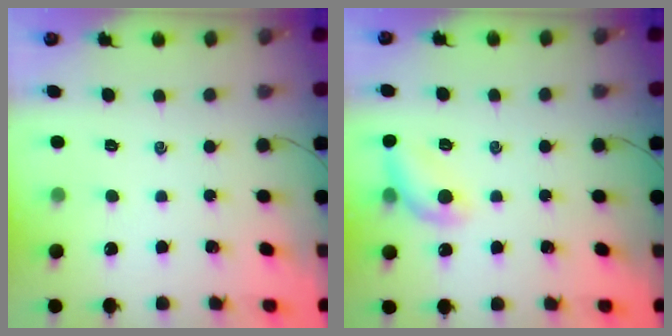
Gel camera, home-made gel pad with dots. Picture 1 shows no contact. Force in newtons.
{"total": 9.1, "press": 9.1, "slide": 0.1}